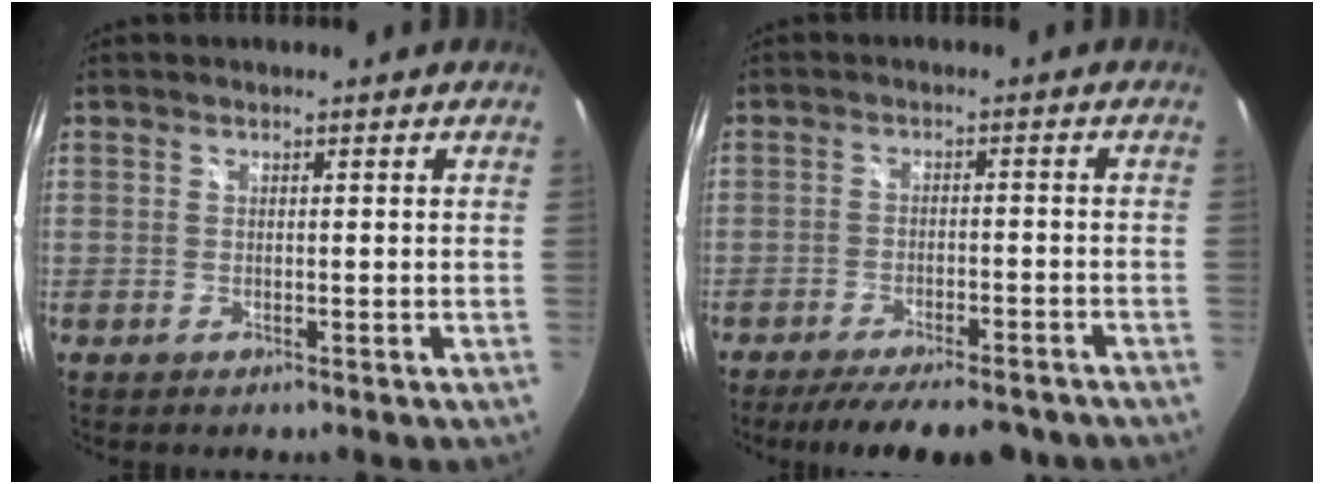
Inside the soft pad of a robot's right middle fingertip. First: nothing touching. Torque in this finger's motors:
{"motor_torque": [1.08, -1.06, 0.18, 0.07]}